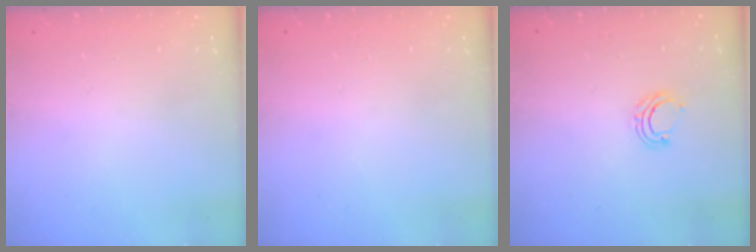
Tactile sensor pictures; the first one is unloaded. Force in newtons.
{"total": 0.0}
{"total": 6.3, "press": 6.2, "slide": 1.0}